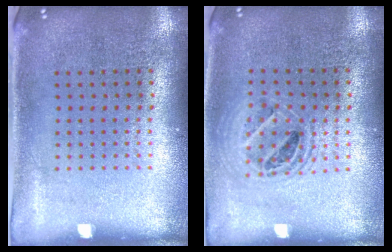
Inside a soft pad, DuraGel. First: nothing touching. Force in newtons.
{"total": 1.4, "press": 1.3, "slide": 0.6}